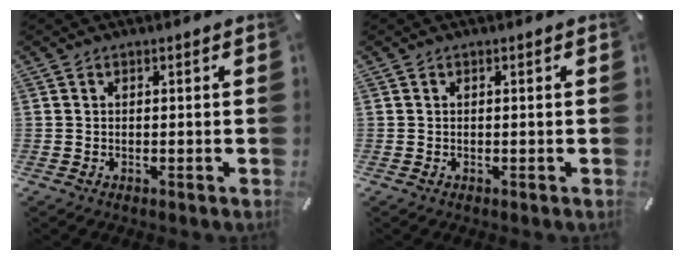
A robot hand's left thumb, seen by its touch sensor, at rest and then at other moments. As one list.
[{"total": 0.0}]